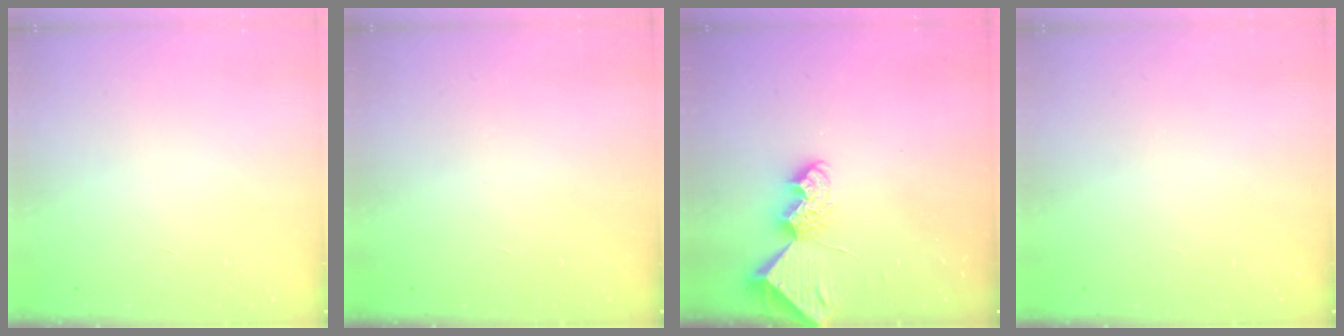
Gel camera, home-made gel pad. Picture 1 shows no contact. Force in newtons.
{"total": 0.0}
{"total": 7.2, "press": 7.2, "slide": 0.6}
{"total": 0.0}